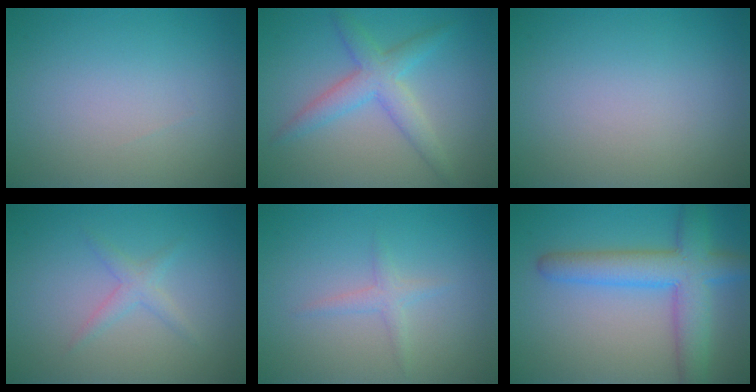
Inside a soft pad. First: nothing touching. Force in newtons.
{"total": 3.7, "press": 3.7, "slide": 0.0}
{"total": 0.0}
{"total": 1.4, "press": 1.4, "slide": 0.1}
{"total": 1.3, "press": 1.3, "slide": 0.0}
{"total": 6.3, "press": 6.3, "slide": 0.3}